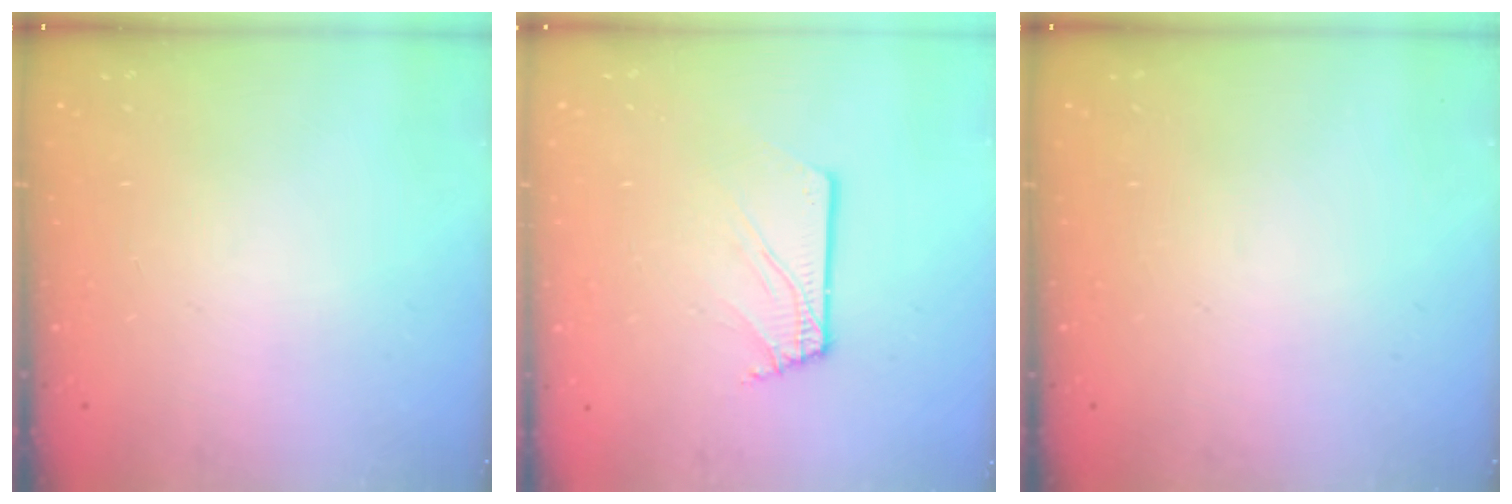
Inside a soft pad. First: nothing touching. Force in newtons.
{"total": 2.6, "press": 2.6, "slide": 0.3}
{"total": 0.0}